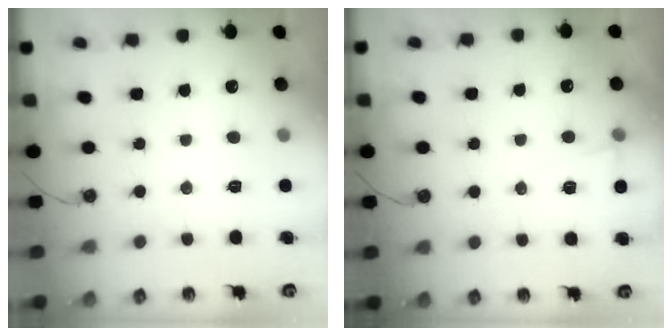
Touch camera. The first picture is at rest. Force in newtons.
{"total": 5.4, "press": 3.1, "slide": 4.5}